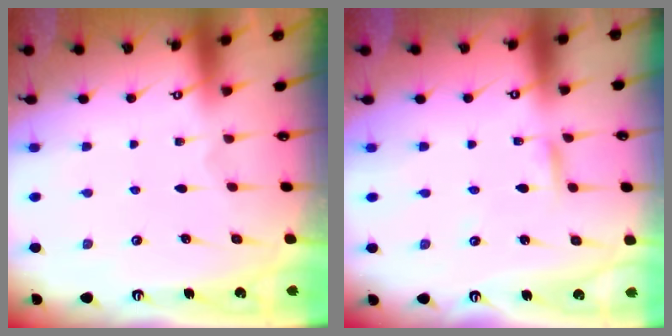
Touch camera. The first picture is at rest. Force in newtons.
{"total": 2.4, "press": 2.4, "slide": 0.0}